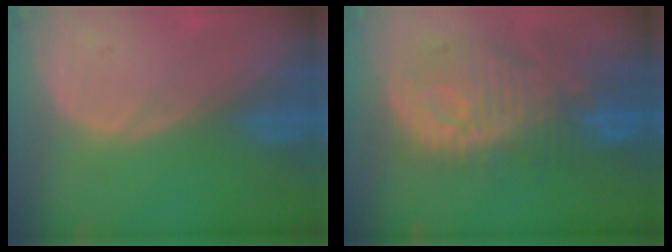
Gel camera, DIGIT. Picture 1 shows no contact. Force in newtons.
{"total": 12.2, "press": 10.9, "slide": 5.4}